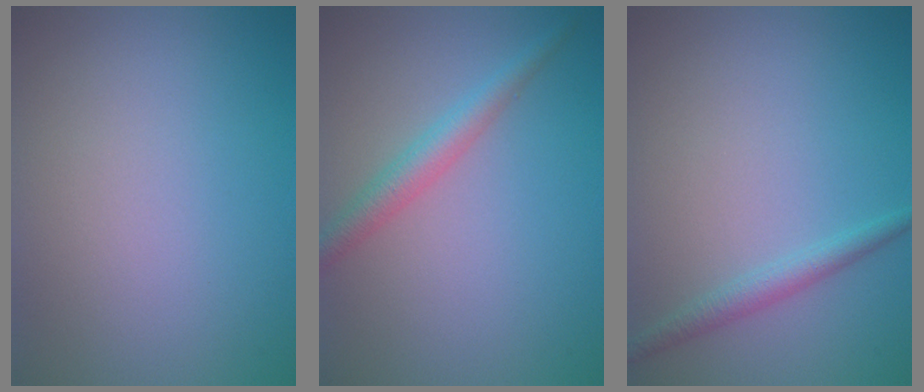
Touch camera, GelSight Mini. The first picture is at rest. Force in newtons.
{"total": 2.6, "press": 2.6, "slide": 0.0}
{"total": 1.8, "press": 1.8, "slide": 0.0}